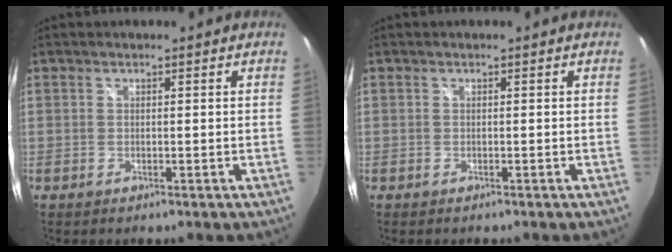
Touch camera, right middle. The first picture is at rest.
{"total": 0.0}